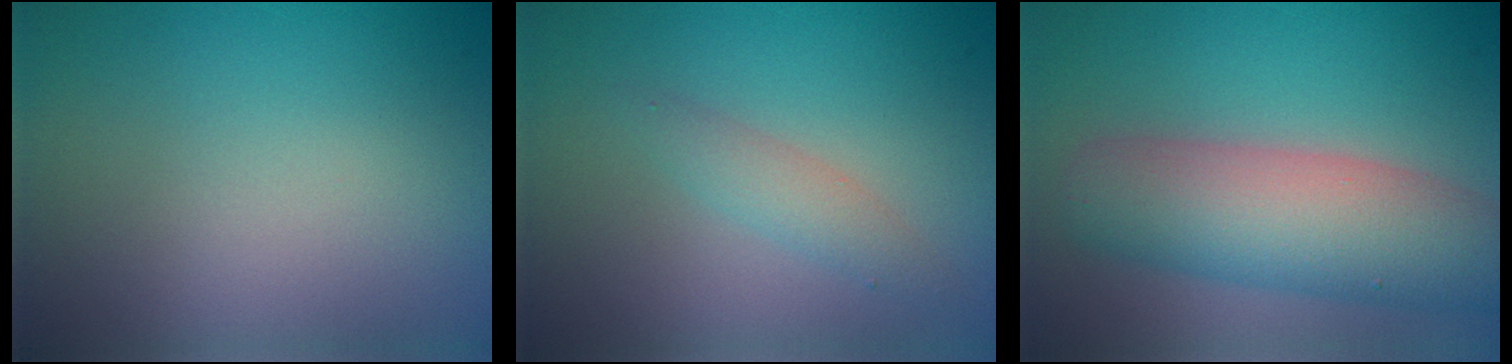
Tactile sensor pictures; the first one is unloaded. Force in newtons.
{"total": 1.7, "press": 1.7, "slide": 0.1}
{"total": 7.8, "press": 7.8, "slide": 0.5}